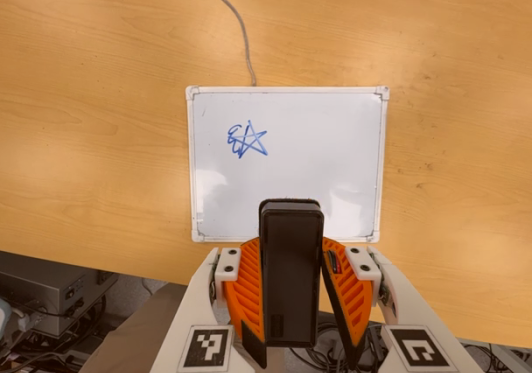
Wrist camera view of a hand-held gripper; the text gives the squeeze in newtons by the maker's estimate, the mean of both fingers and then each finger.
{"total": 5.8, "left": 4.2, "right": 7.5}